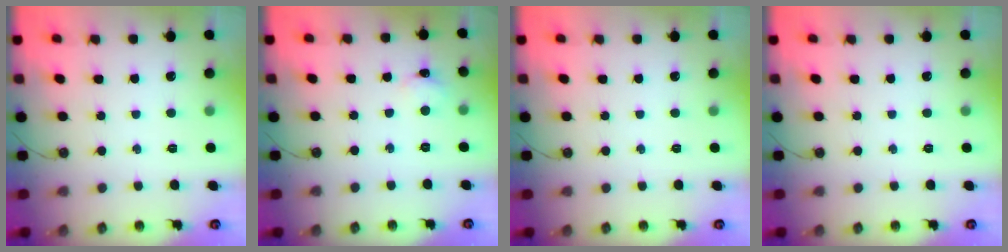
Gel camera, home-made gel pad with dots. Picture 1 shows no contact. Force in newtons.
{"total": 2.2, "press": 2.2, "slide": 0.3}
{"total": 0.0}
{"total": 0.0}